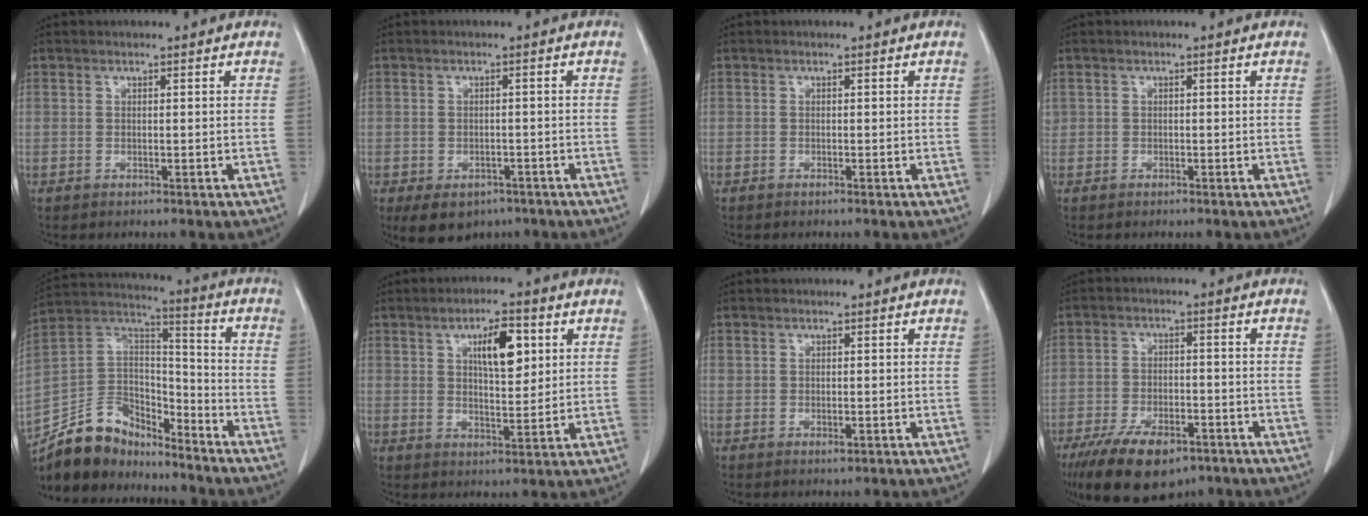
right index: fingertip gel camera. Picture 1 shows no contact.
{"total": 6.6, "force": [-4.3, 4.3, 2.6], "torque": [-0.036, 0.002, -0.055]}
{"total": 0.0}
{"total": 0.6, "force": [-0.2, 0.6, 0.0], "torque": [-0.004, 0.005, -0.004]}
{"total": 14.4, "force": [-12.8, 5.7, 3.4], "torque": [-0.059, 0.047, -0.237]}
{"total": 7.8, "force": [2.9, 2.7, 6.8], "torque": [-0.112, 0.007, 0.049]}
{"total": 1.0, "force": [-0.1, 0.5, 0.8], "torque": [-0.015, -0.003, 0.002]}
{"total": 12.2, "force": [-8.1, 5.1, 7.6], "torque": [-0.132, -0.011, -0.131]}